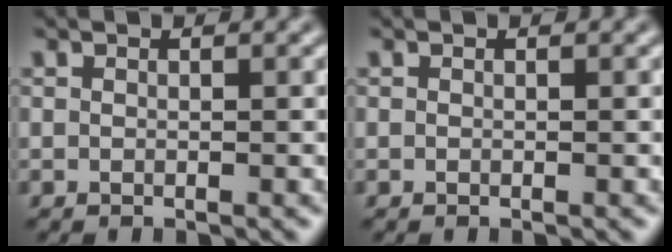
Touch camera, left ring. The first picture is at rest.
{"total": 0.0}